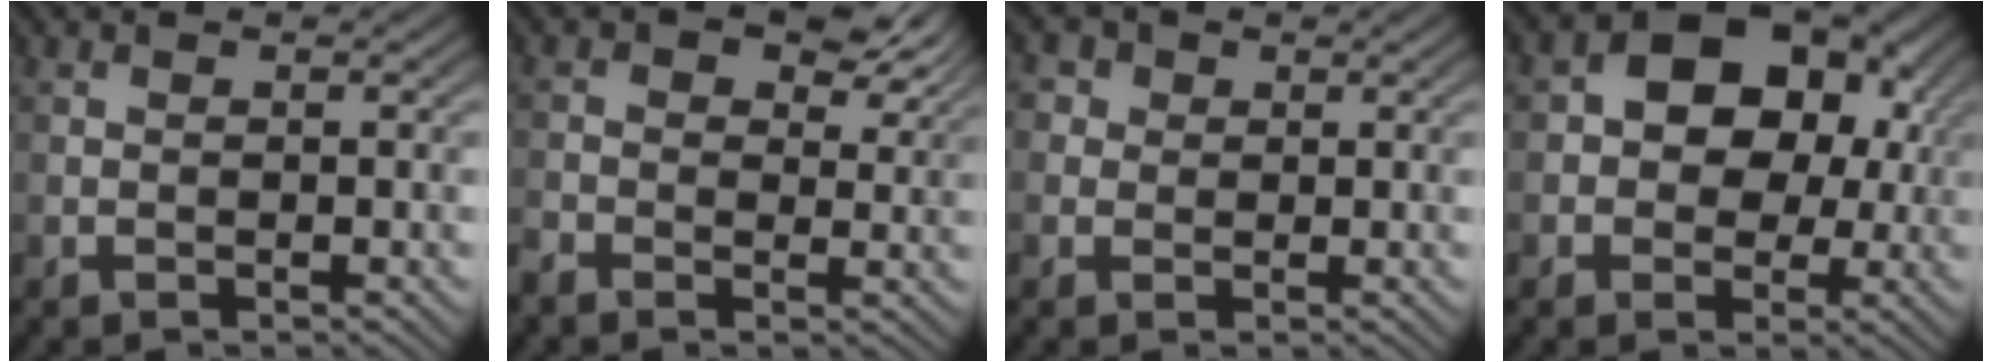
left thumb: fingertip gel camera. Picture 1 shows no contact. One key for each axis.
{"total": 6.0, "fx": 1.2, "fy": 4.0, "fz": 4.3, "tx": -0.070, "ty": -0.005, "tz": 0.009}
{"total": 2.8, "fx": 1.0, "fy": 2.5, "fz": 0.9, "tx": -0.029, "ty": 0.001, "tz": 0.008}
{"total": 10.3, "fx": 1.7, "fy": 7.8, "fz": 6.5, "tx": -0.083, "ty": 0.020, "tz": 0.005}